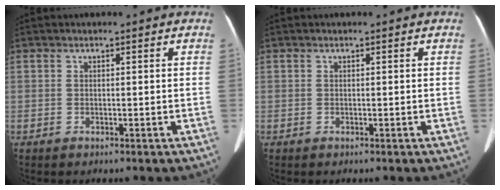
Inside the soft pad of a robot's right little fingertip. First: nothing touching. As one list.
[{"total": 0.0}]